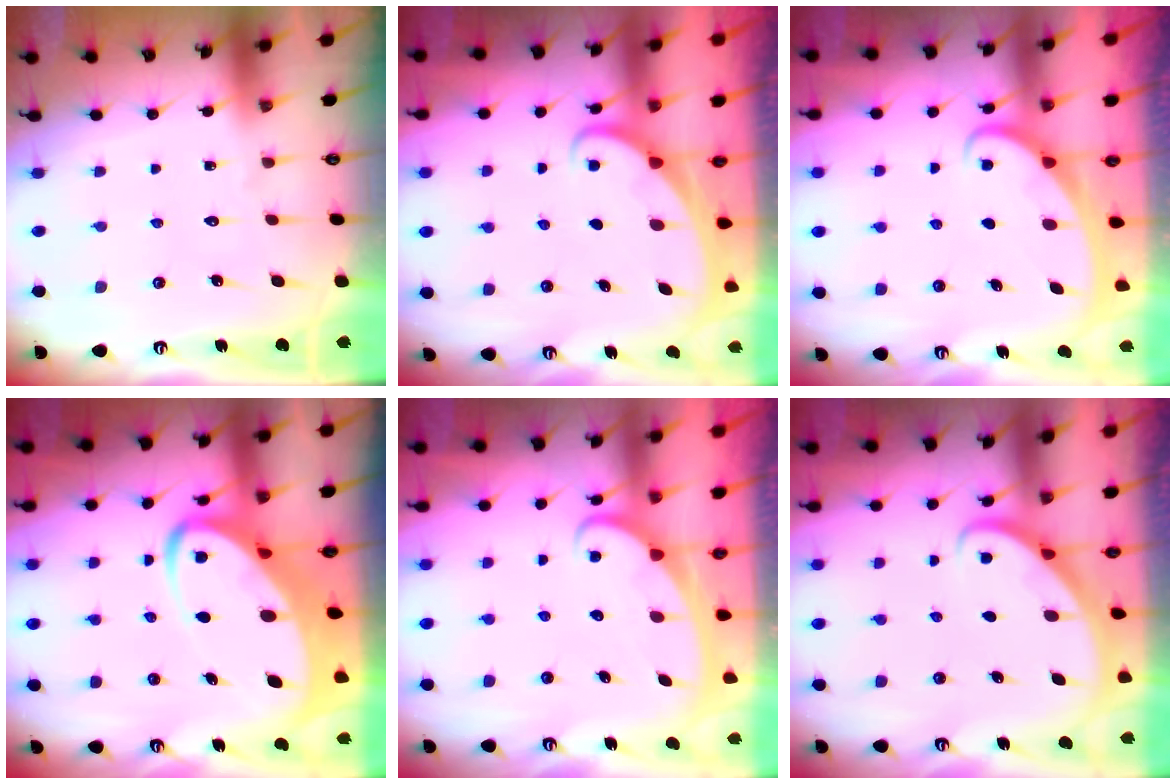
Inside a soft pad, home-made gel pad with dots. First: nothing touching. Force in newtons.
{"total": 1.8, "press": 1.8, "slide": 0.1}
{"total": 2.2, "press": 2.2, "slide": 0.4}
{"total": 7.4, "press": 7.3, "slide": 0.8}
{"total": 2.5, "press": 2.5, "slide": 0.3}
{"total": 2.9, "press": 2.9, "slide": 0.2}